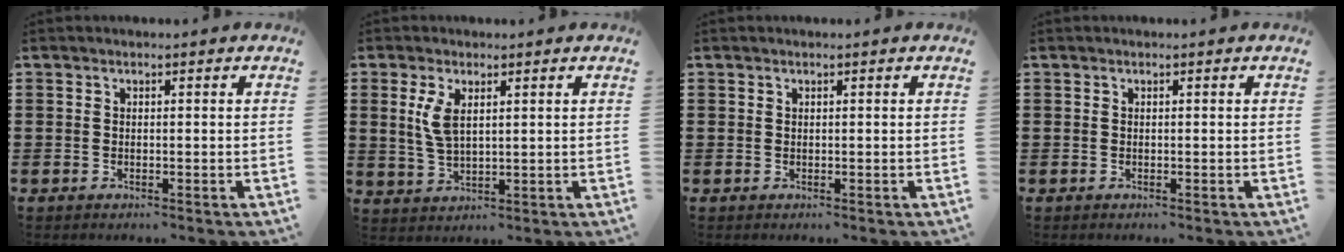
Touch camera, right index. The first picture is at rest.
{"total": 4.5, "force": [1.5, 2.0, 3.8], "torque": [-0.089, 0.004, 0.022]}
{"total": 0.0}
{"total": 0.0}